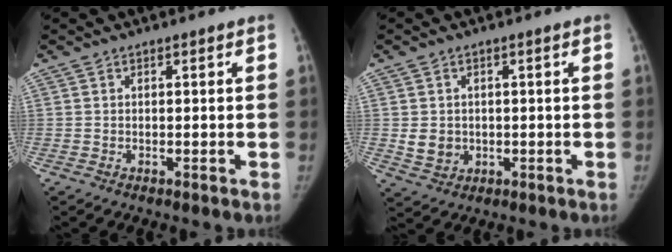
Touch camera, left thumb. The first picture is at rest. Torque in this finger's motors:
{"motor_torque": [0.40, 0.98, 0.62, -0.57, 0.00]}